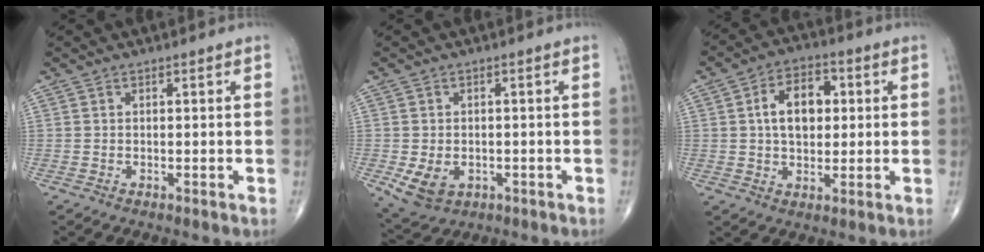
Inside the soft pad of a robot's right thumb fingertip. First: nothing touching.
{"total": 6.2, "force": [-1.7, 4.5, 3.9], "torque": [-0.065, -0.001, -0.016]}
{"total": 10.0, "force": [1.6, 6.5, 7.4], "torque": [-0.099, 0.012, 0.024]}